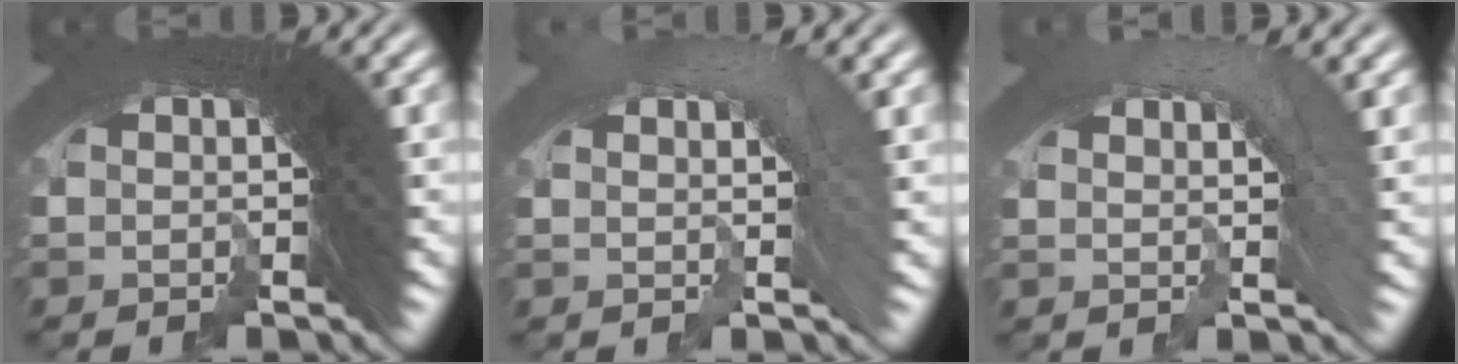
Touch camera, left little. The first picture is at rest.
{"total": 1.7, "force": [-1.6, 0.4, -0.1], "torque": [0.015, -0.001, -0.025]}
{"total": 1.7, "force": [-1.2, 1.1, 0.5], "torque": [-0.002, -0.003, -0.018]}